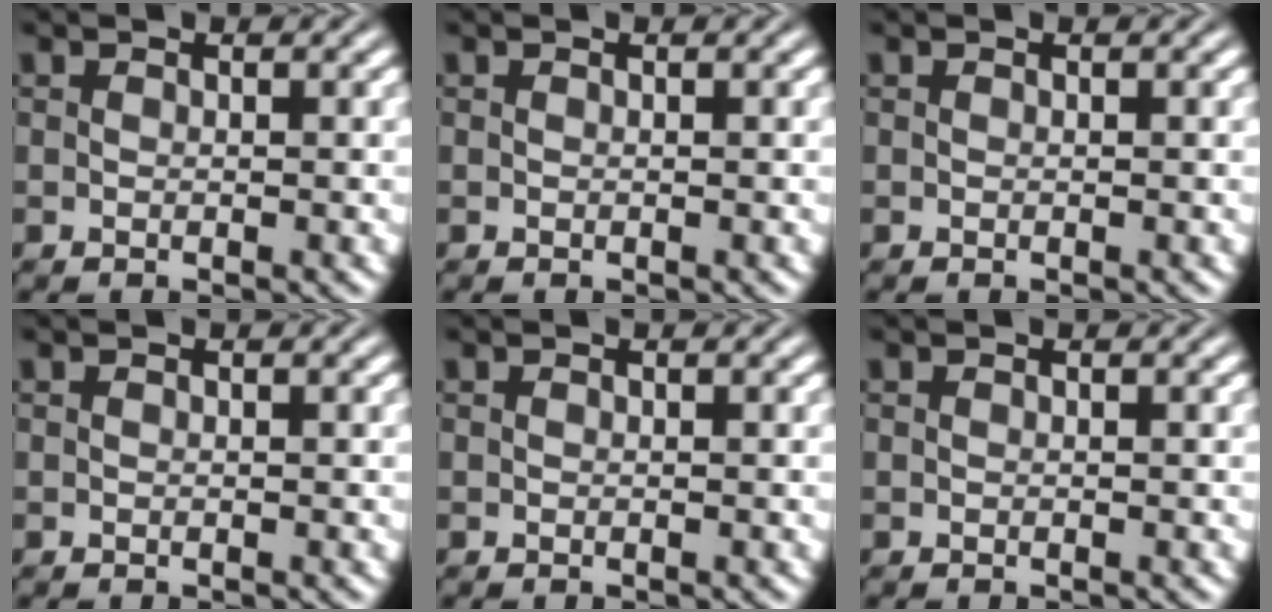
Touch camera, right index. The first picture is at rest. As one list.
[{"total": 0.0}, {"total": 0.0}, {"total": 0.0}, {"total": 0.0}, {"total": 0.0}]